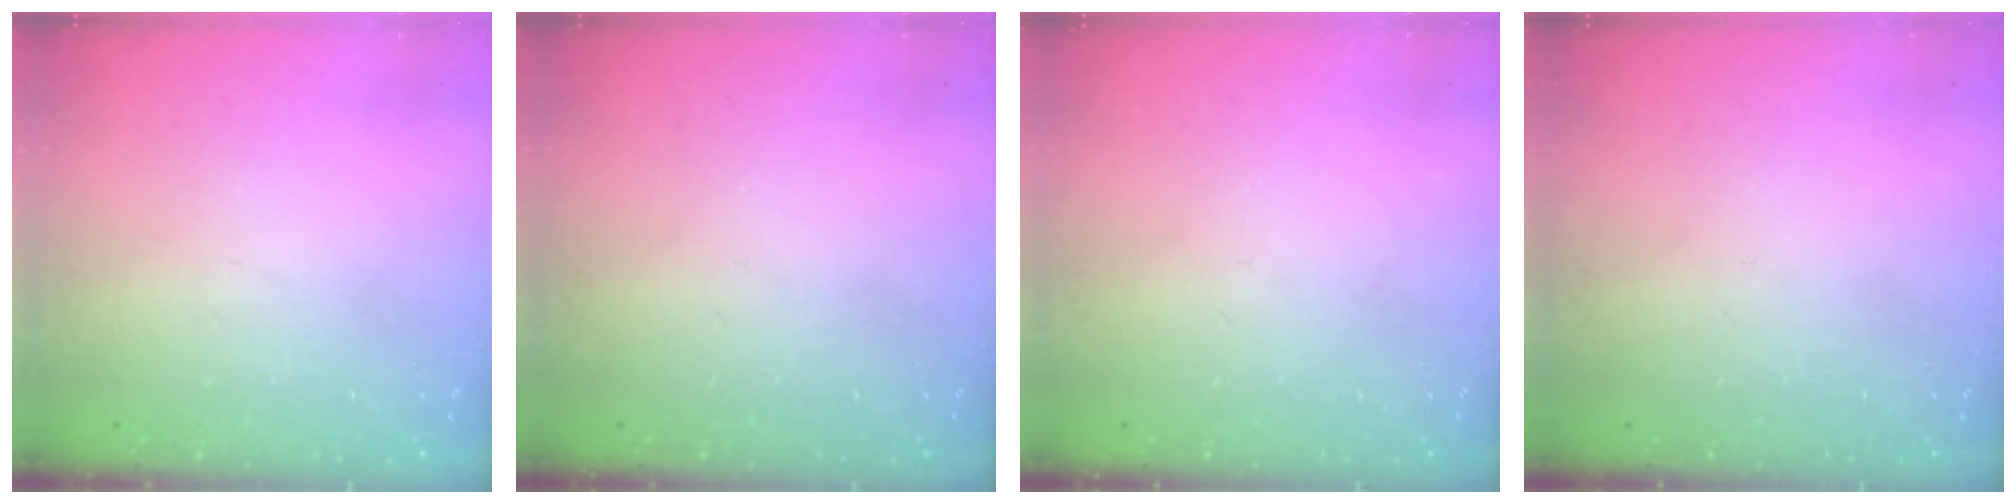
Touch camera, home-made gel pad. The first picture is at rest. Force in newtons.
{"total": 0.0}
{"total": 0.0}
{"total": 0.0}